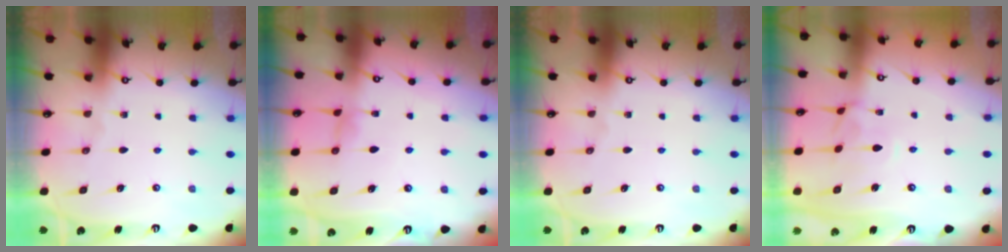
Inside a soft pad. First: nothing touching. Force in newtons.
{"total": 0.5, "press": 0.4, "slide": 0.4}
{"total": 0.0}
{"total": 3.4, "press": 3.4, "slide": 0.4}